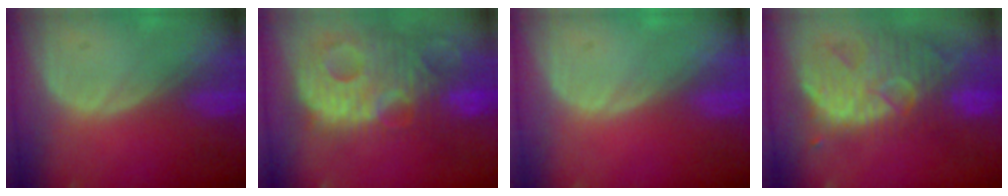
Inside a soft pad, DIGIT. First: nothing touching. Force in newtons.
{"total": 14.0, "press": 12.1, "slide": 7.2}
{"total": 0.0}
{"total": 12.5, "press": 11.0, "slide": 6.0}